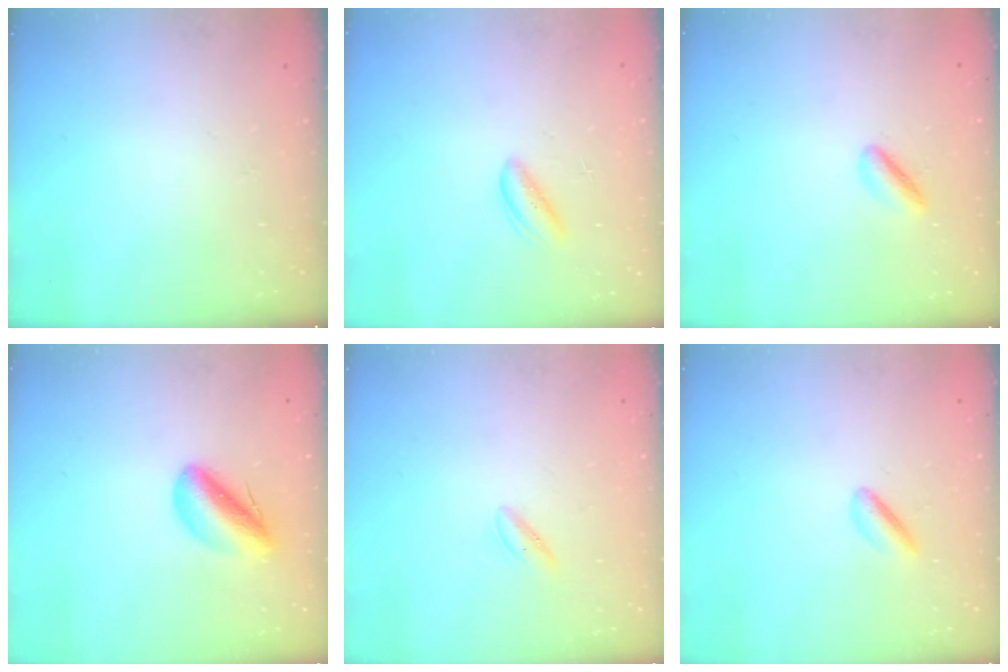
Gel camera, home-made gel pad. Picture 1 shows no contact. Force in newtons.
{"total": 1.9, "press": 1.9, "slide": 0.4}
{"total": 3.4, "press": 3.4, "slide": 0.5}
{"total": 8.7, "press": 8.5, "slide": 2.1}
{"total": 1.8, "press": 1.6, "slide": 0.9}
{"total": 2.5, "press": 2.3, "slide": 0.9}